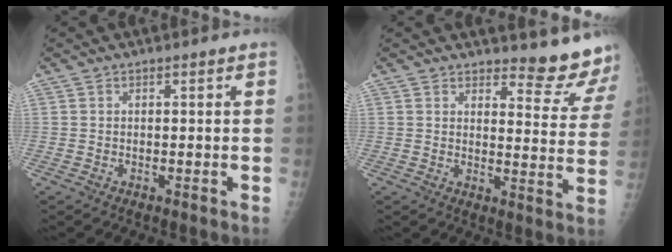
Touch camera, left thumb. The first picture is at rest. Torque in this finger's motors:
{"motor_torque": [0.69, -0.48, -0.11, -0.40, 0.00]}